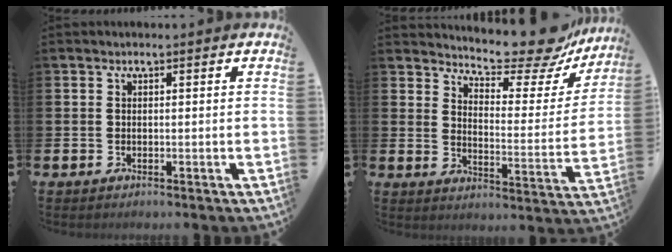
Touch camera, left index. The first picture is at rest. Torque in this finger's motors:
{"motor_torque": [1.00, -1.14, 0.77, 0.12]}